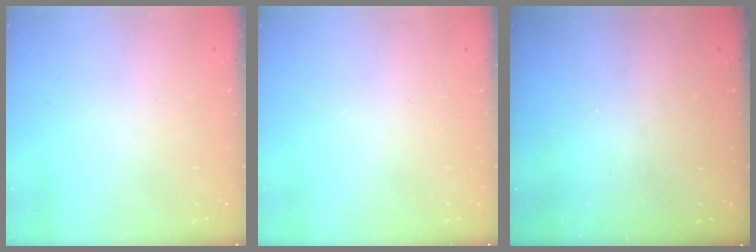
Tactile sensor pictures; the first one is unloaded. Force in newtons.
{"total": 0.0}
{"total": 3.0, "press": 3.0, "slide": 0.1}